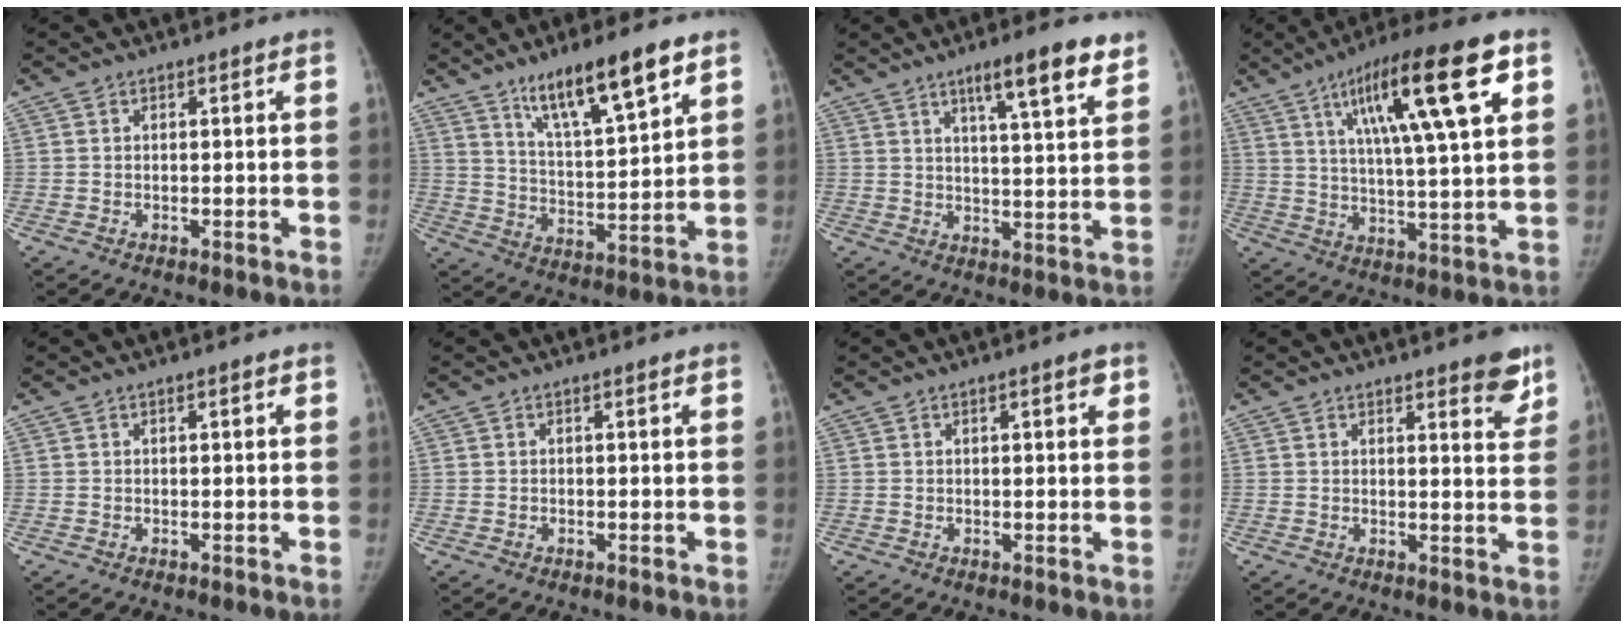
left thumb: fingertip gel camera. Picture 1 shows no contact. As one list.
[{"total": 14.3, "force": [9.2, 3.0, 10.6], "torque": [-0.163, -0.047, 0.165]}, {"total": 10.1, "force": [6.6, 1.5, 7.5], "torque": [-0.098, -0.033, 0.097]}, {"total": 19.9, "force": [8.4, 3.6, 17.7], "torque": [-0.274, -0.011, 0.133]}, {"total": 0.8, "force": [0.2, 0.3, 0.7], "torque": [-0.009, 0.002, 0.004]}, {"total": 0.0}, {"total": 2.3, "force": [1.0, 0.8, 1.9], "torque": [-0.019, 0.000, 0.011]}, {"total": 5.7, "force": [4.0, 1.8, 3.7], "torque": [-0.021, -0.024, 0.046]}]